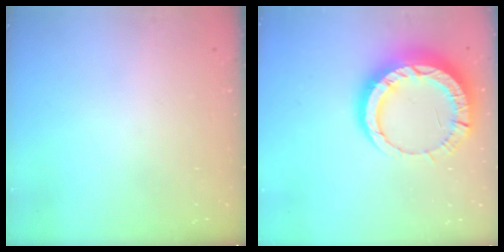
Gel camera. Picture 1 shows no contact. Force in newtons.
{"total": 13.8, "press": 13.7, "slide": 1.3}